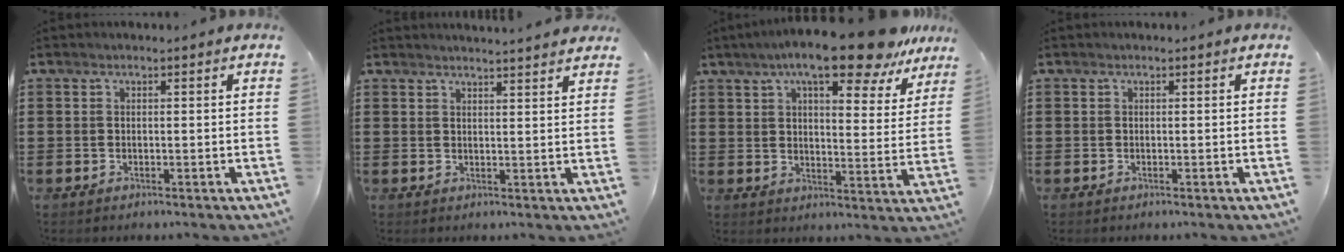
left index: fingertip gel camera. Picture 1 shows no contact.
{"total": 2.4, "force": [2.3, -0.3, 0.2], "torque": [-0.009, -0.007, 0.045]}
{"total": 13.0, "force": [10.0, 2.0, 8.1], "torque": [-0.145, -0.040, 0.167]}
{"total": 0.0}